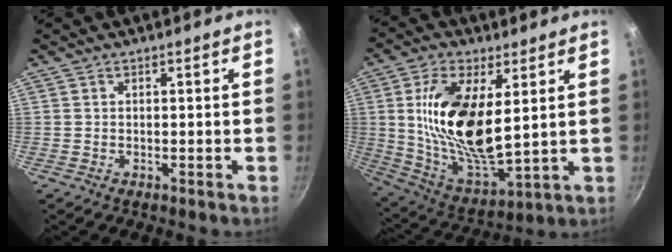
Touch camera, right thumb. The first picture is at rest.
{"total": 19.6, "force": [3.9, 9.0, 17.0], "torque": [-0.313, -0.029, 0.083]}